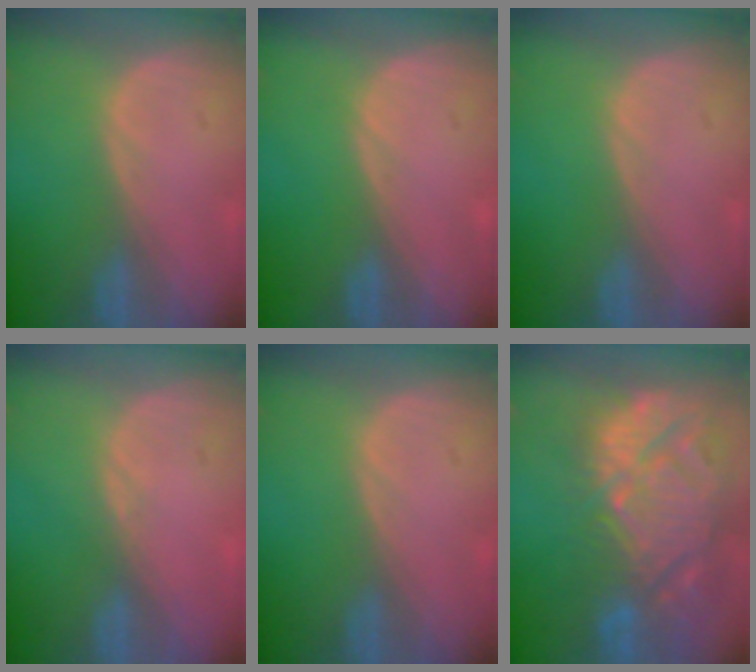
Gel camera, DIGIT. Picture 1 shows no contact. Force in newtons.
{"total": 0.0}
{"total": 0.0}
{"total": 0.5, "press": 0.5, "slide": 0.2}
{"total": 0.0}
{"total": 15.0, "press": 12.9, "slide": 7.7}